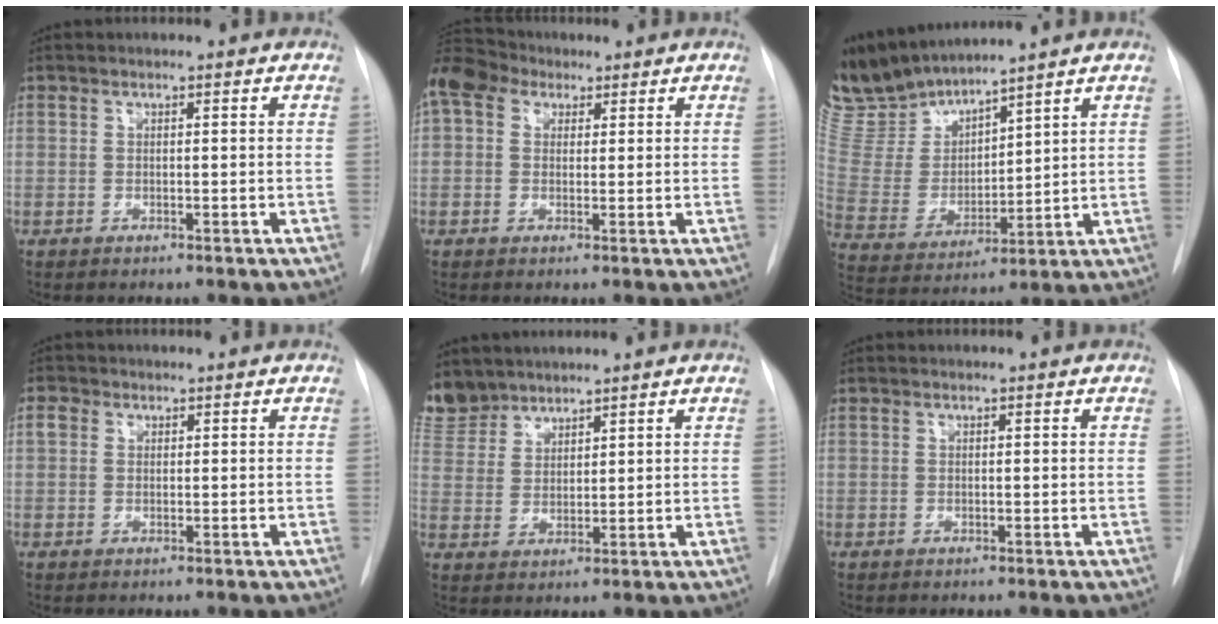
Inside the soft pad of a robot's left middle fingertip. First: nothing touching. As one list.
[{"total": 8.9, "force": [5.1, 5.9, 4.3], "torque": [-0.098, 0.049, 0.096]}, {"total": 12.5, "force": [11.9, 2.1, 3.0], "torque": [-0.079, -0.005, 0.258]}, {"total": 2.0, "force": [0.7, 1.7, 0.7], "torque": [-0.014, 0.010, 0.009]}, {"total": 7.6, "force": [6.8, 3.4, 0.6], "torque": [-0.011, 0.005, 0.143]}, {"total": 0.0}]